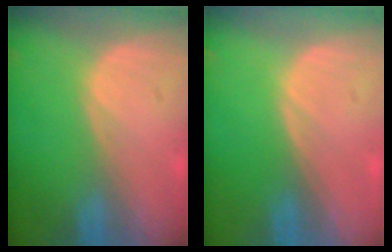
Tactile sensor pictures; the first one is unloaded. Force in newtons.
{"total": 0.0}